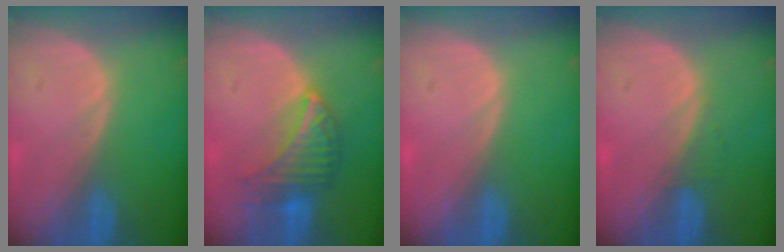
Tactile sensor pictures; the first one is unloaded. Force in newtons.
{"total": 6.5, "press": 6.5, "slide": 1.0}
{"total": 0.0}
{"total": 1.2, "press": 1.1, "slide": 0.4}